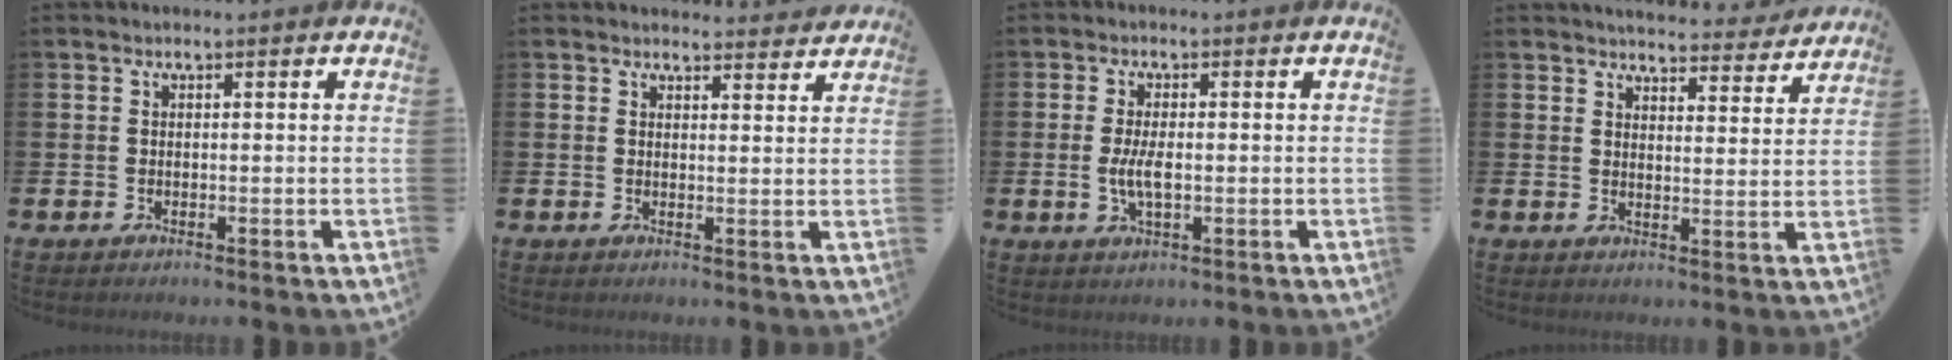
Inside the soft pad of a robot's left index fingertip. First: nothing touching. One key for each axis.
{"total": 2.6, "fx": 2.6, "fy": 0.5, "fz": -0.1, "tx": 0.017, "ty": -0.022, "tz": 0.042}
{"total": 3.8, "fx": -0.2, "fy": 1.5, "fz": 3.5, "tx": -0.066, "ty": -0.001, "tz": -0.008}
{"total": 4.8, "fx": 4.7, "fy": 0.8, "fz": 0.2, "tx": -0.006, "ty": -0.036, "tz": 0.081}